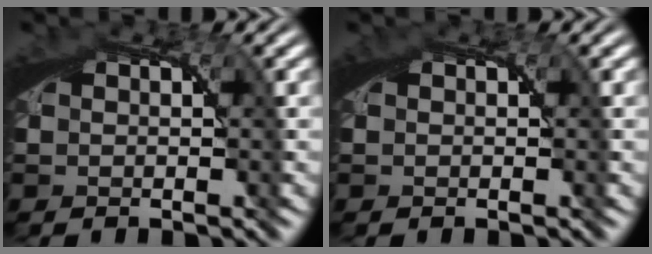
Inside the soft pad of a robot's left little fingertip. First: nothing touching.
{"total": 0.0}